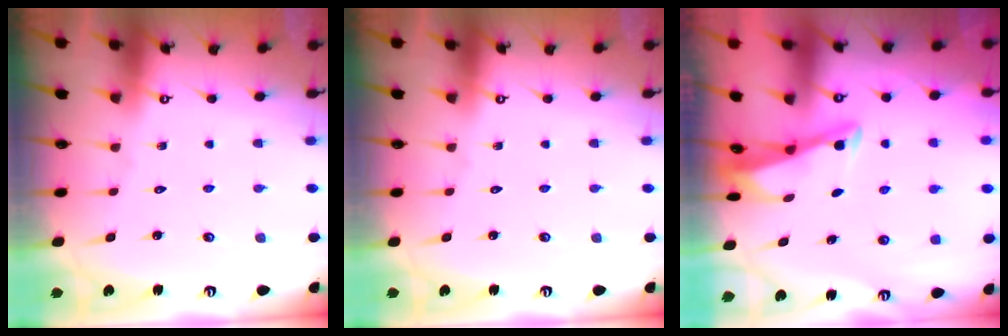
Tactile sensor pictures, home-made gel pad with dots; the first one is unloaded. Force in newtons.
{"total": 0.0}
{"total": 3.4, "press": 3.4, "slide": 0.4}